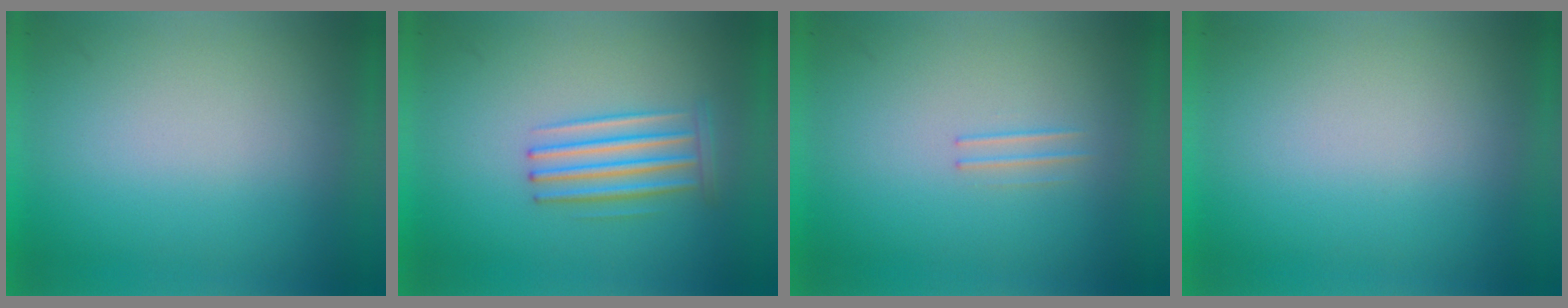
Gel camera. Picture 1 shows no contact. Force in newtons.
{"total": 2.9}
{"total": 1.1}
{"total": 0.0}